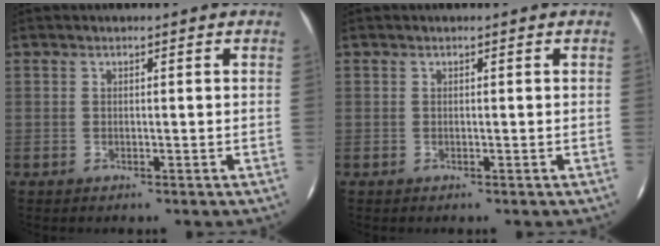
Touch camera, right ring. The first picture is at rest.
{"total": 0.0}